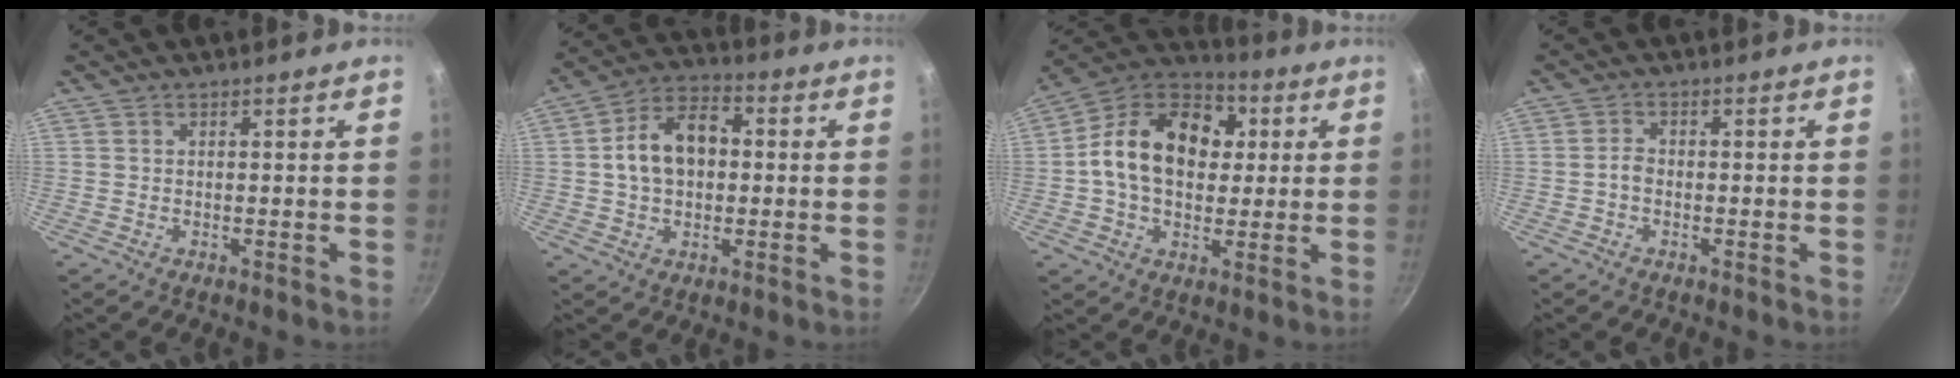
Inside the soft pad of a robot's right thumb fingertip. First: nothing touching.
{"total": 11.8, "force": [0.8, 8.2, 8.5], "torque": [-0.120, 0.028, 0.001]}
{"total": 18.6, "force": [2.3, 13.5, 12.6], "torque": [-0.183, 0.024, 0.019]}
{"total": 1.8, "force": [-0.7, 1.2, 1.2], "torque": [-0.023, 0.012, -0.017]}